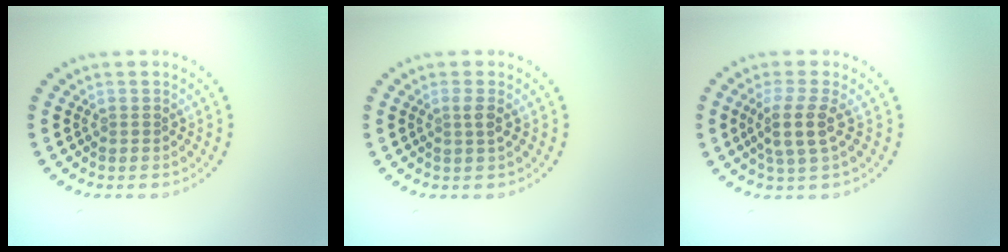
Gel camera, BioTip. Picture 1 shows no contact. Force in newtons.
{"total": 1.2, "press": 1.0, "slide": 0.8}
{"total": 2.8, "press": 2.2, "slide": 1.7}